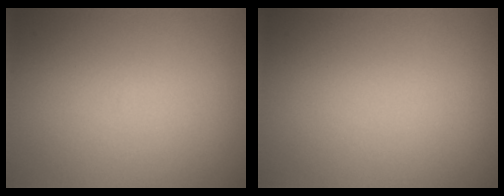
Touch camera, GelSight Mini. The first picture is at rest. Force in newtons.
{"total": 0.0}